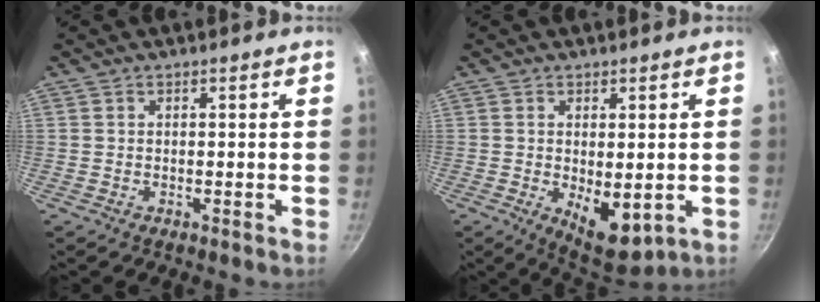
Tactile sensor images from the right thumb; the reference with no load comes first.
{"total": 8.2, "force": [-1.0, 4.0, 7.1], "torque": [-0.086, -0.016, 0.001]}